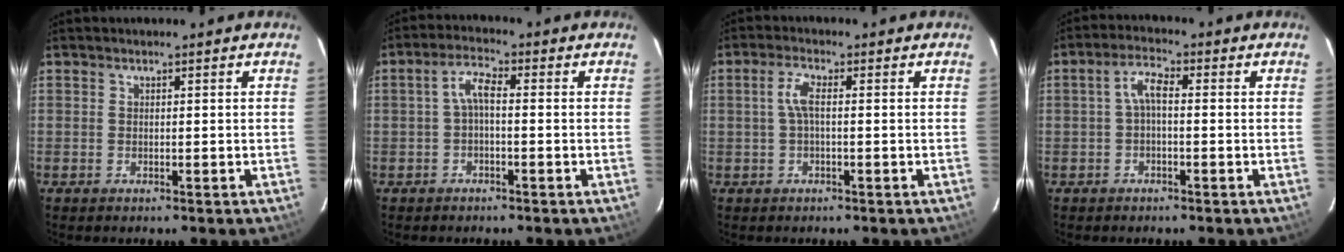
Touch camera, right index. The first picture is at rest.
{"total": 3.4, "force": [-0.6, 1.1, 3.2], "torque": [-0.068, 0.013, -0.014]}
{"total": 3.1, "force": [0.0, 0.7, 3.0], "torque": [-0.064, 0.005, 0.001]}
{"total": 3.4, "force": [-0.4, 1.3, 3.2], "torque": [-0.067, 0.014, -0.009]}